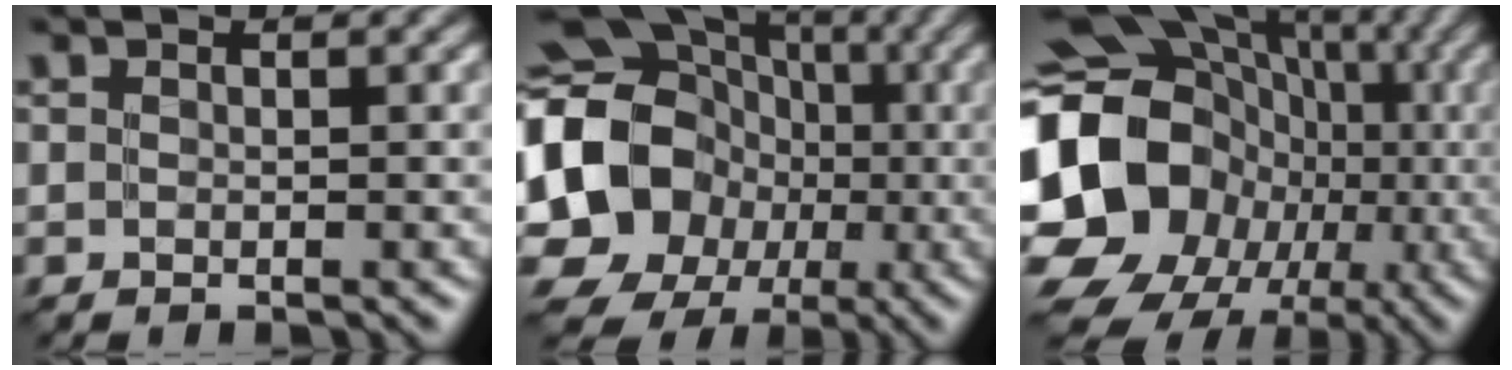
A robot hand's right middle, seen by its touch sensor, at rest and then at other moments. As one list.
[{"total": 20.0, "force": [-2.0, 17.9, 8.7], "torque": [-0.169, 0.004, -0.082]}, {"total": 20.2, "force": [-3.7, 17.3, 9.7], "torque": [-0.177, -0.007, -0.095]}]